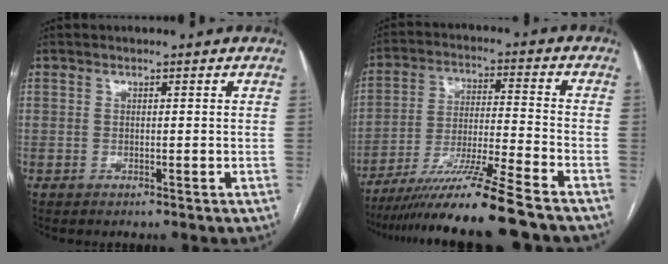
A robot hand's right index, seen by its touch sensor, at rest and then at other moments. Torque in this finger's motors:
{"motor_torque": [1.13, -1.00, 0.76, 0.20]}